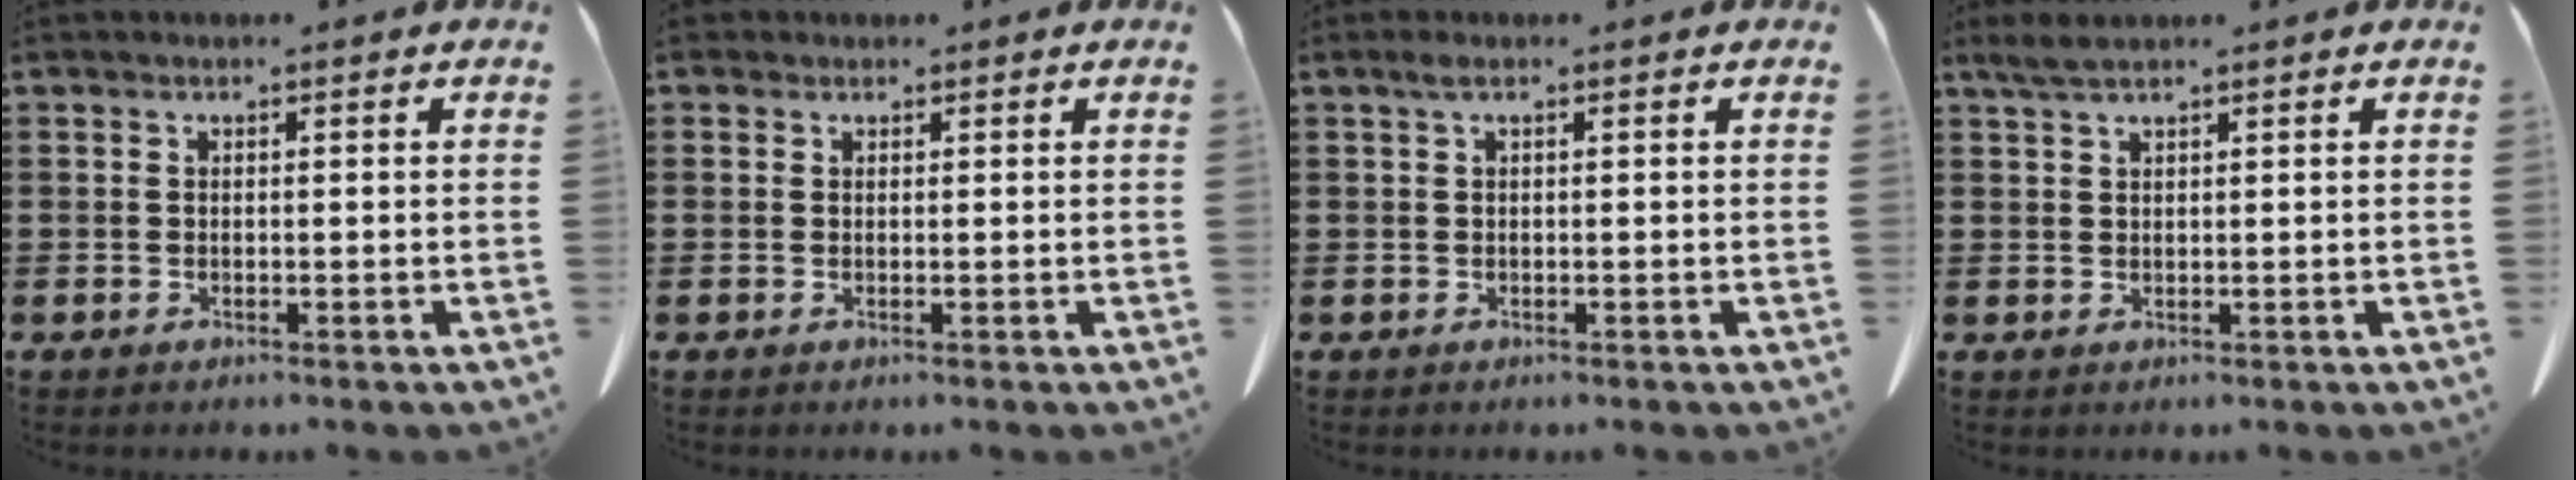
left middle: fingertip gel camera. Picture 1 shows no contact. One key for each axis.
{"total": 0.6, "fx": 0.4, "fy": 0.5, "fz": 0.1, "tx": -0.004, "ty": 0.004, "tz": 0.007}
{"total": 1.1, "fx": 0.3, "fy": 0.2, "fz": 1.0, "tx": -0.021, "ty": 0.002, "tz": 0.004}
{"total": 2.0, "fx": 1.5, "fy": 0.3, "fz": 1.4, "tx": -0.030, "ty": 0.001, "tz": 0.028}